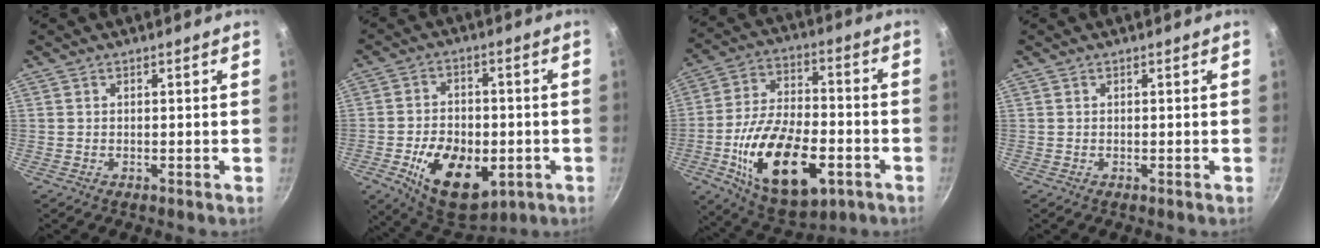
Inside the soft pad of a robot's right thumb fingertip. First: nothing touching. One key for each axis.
{"total": 16.6, "fx": -5.1, "fy": 10.2, "fz": 12.1, "tx": -0.169, "ty": 0.011, "tz": -0.069}
{"total": 22.8, "fx": -7.5, "fy": 11.9, "fz": 18.0, "tx": -0.300, "ty": 0.024, "tz": -0.117}
{"total": 0.0}